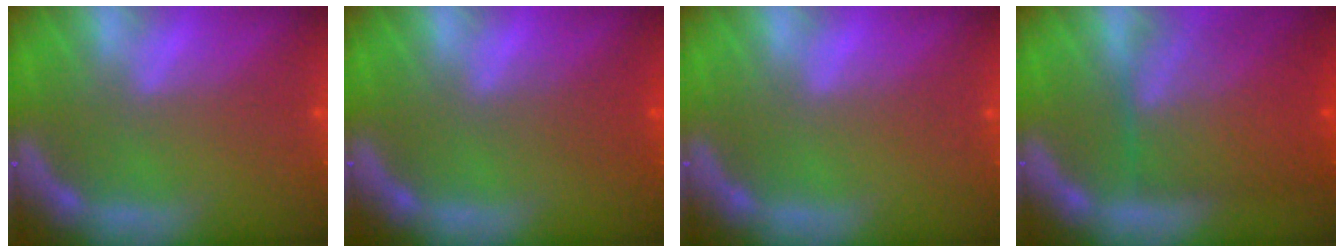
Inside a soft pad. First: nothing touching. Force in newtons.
{"total": 2.0}
{"total": 0.0}
{"total": 9.6}